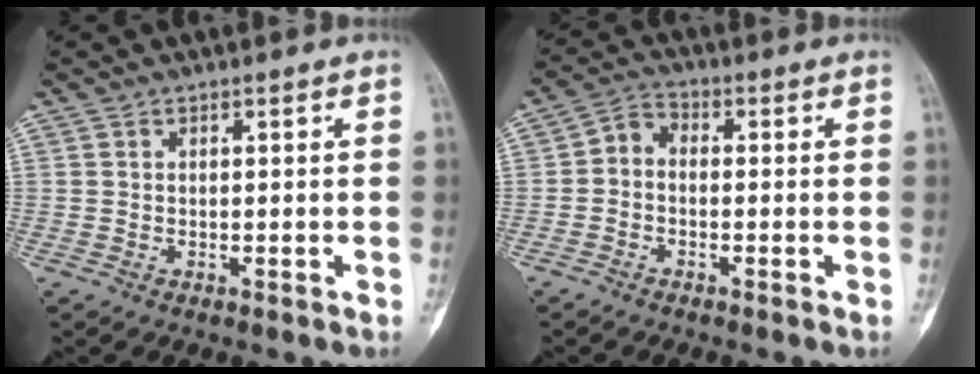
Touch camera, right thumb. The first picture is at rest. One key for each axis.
{"total": 3.8, "fx": -0.8, "fy": 2.7, "fz": 2.5, "tx": -0.037, "ty": 0.017, "tz": -0.031}